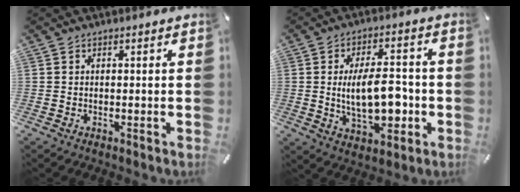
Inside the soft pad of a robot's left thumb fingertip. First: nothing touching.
{"total": 14.1, "force": [-1.2, 7.3, 12.0], "torque": [-0.199, -0.002, -0.021]}